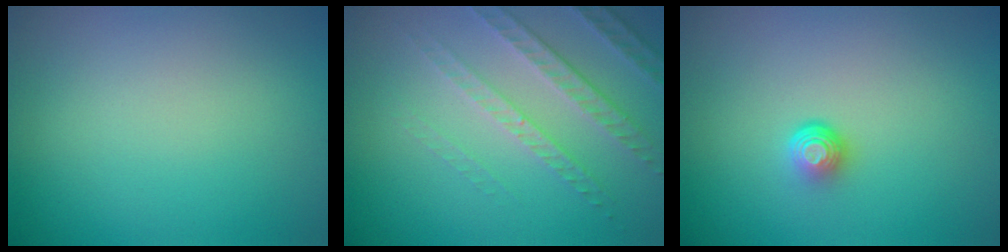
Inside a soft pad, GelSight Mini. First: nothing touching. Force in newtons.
{"total": 3.4, "press": 3.2, "slide": 1.1}
{"total": 1.7, "press": 1.0, "slide": 1.4}